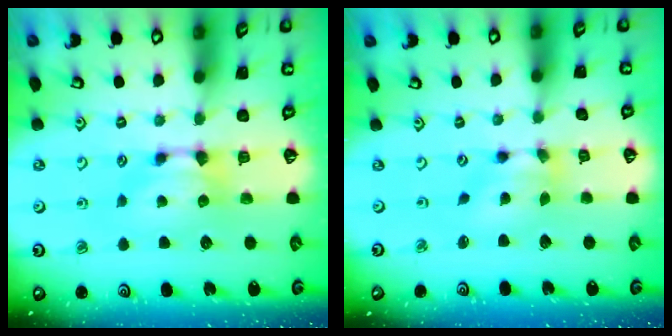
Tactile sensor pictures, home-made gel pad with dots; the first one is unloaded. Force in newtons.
{"total": 3.8, "press": 3.5, "slide": 1.6}